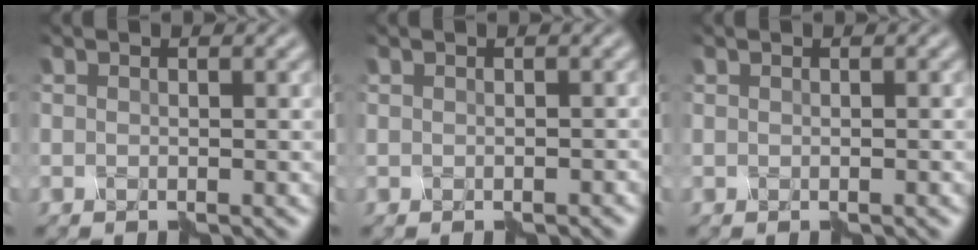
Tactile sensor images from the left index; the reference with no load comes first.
{"total": 0.7, "force": [-0.5, 0.4, 0.2], "torque": [-0.004, -0.001, -0.006]}
{"total": 0.0}